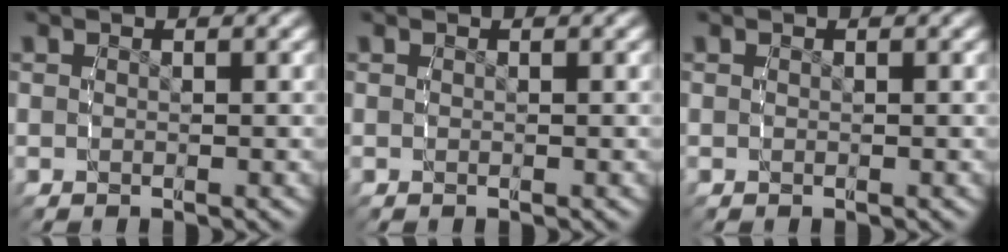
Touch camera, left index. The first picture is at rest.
{"total": 0.0}
{"total": 0.0}